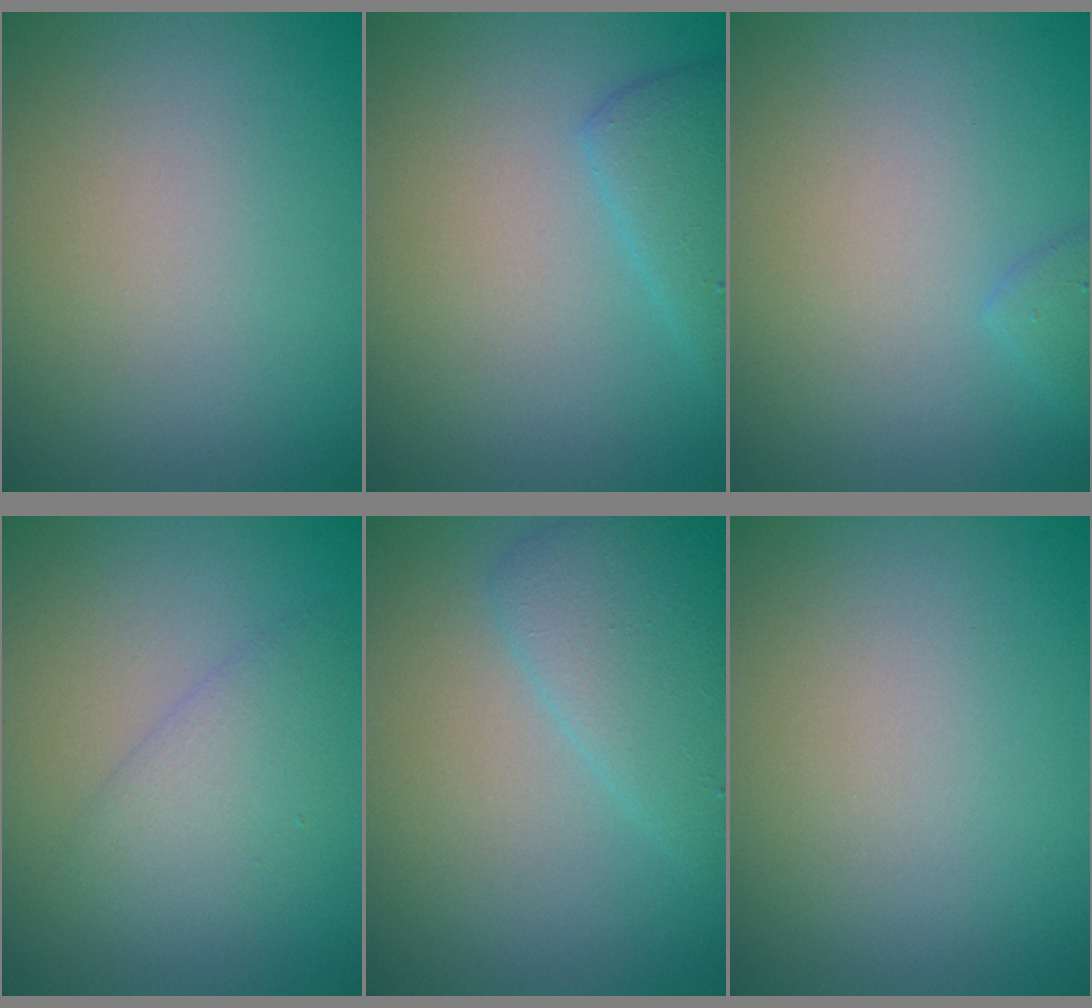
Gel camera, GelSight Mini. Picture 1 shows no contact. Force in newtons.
{"total": 2.5, "press": 2.5, "slide": 0.2}
{"total": 1.2, "press": 1.2, "slide": 0.1}
{"total": 2.5, "press": 2.5, "slide": 0.3}
{"total": 3.5, "press": 3.5, "slide": 0.2}
{"total": 0.0}